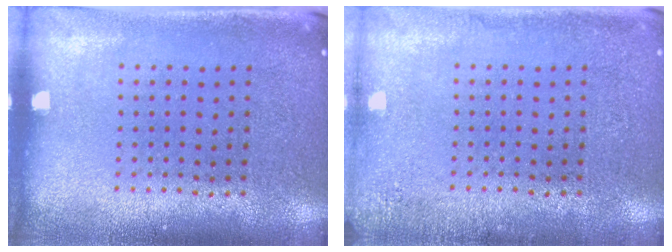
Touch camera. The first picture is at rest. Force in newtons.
{"total": 1.6, "press": 1.6, "slide": 0.3}